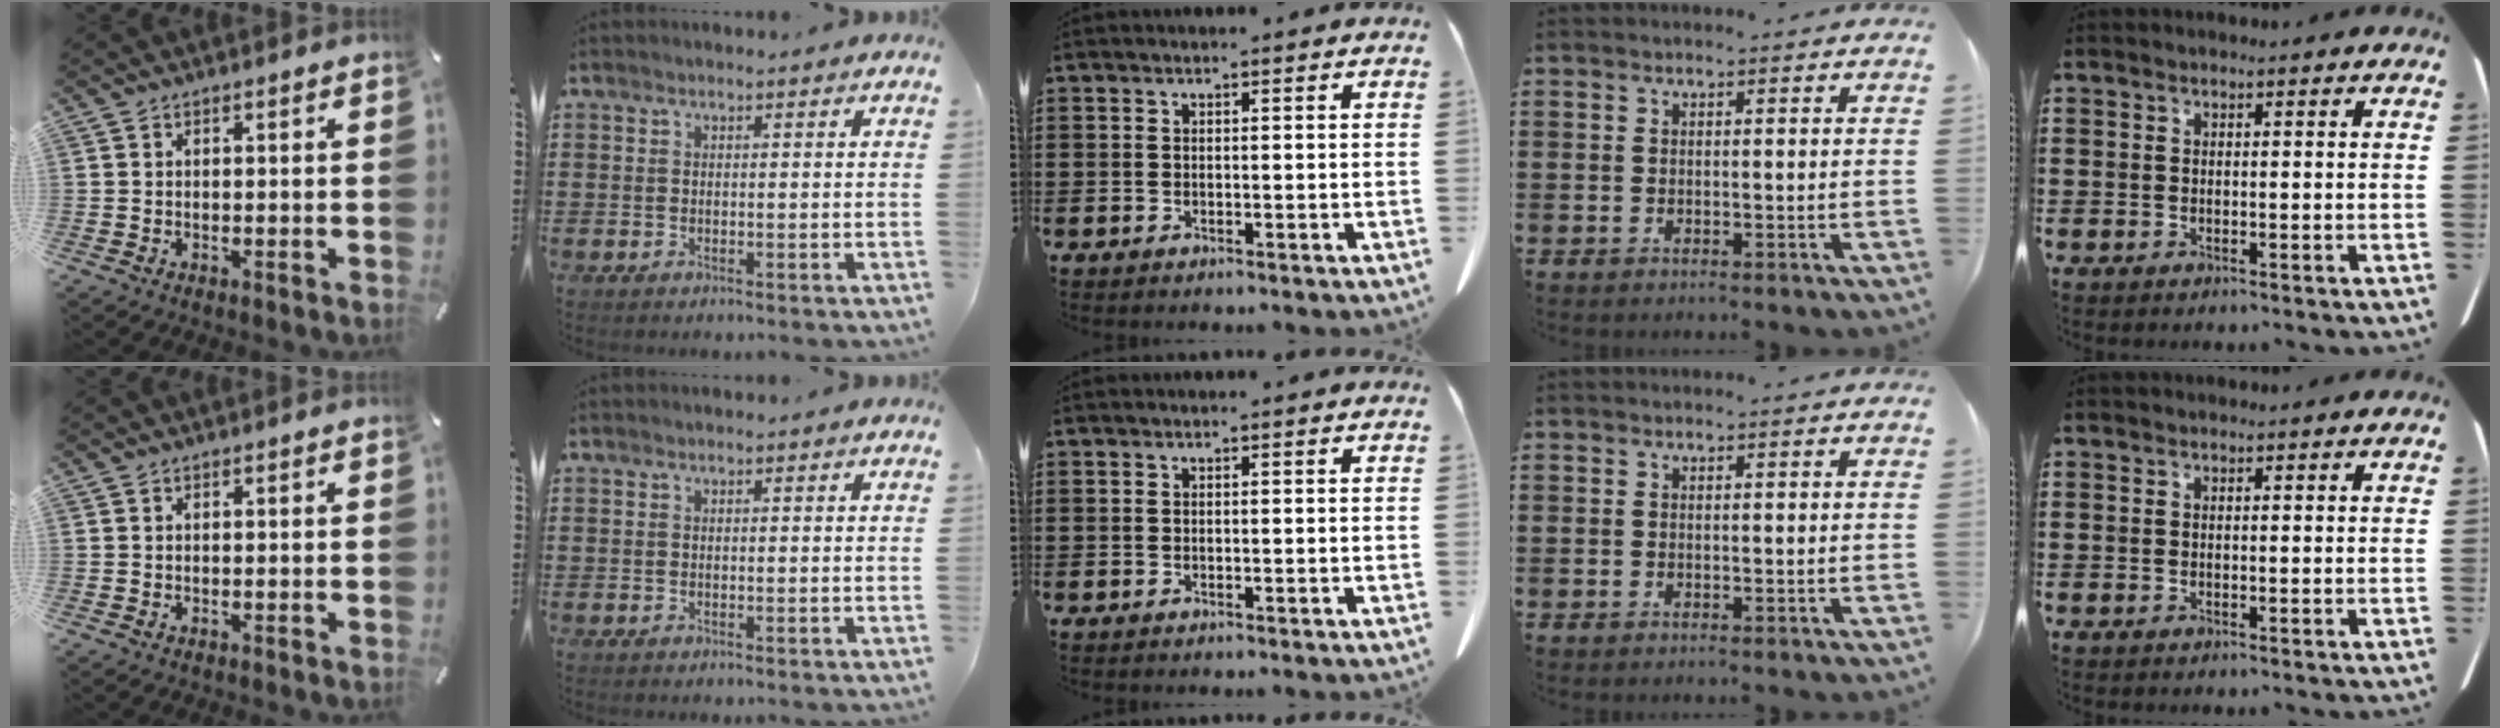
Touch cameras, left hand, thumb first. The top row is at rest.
{}